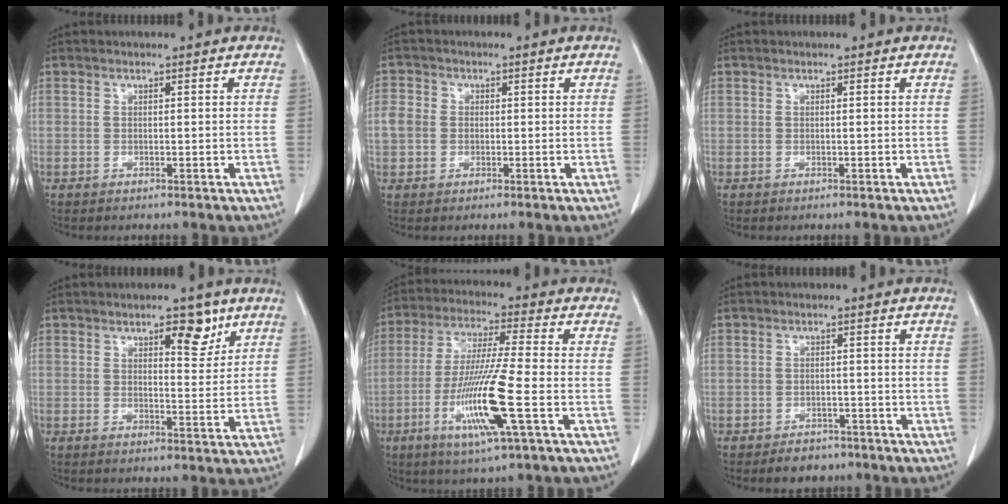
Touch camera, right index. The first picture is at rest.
{"total": 3.3, "force": [-0.1, 2.9, 1.5], "torque": [-0.038, 0.012, -0.005]}
{"total": 0.0}
{"total": 5.2, "force": [3.1, 2.0, 3.6], "torque": [-0.044, -0.002, 0.042]}
{"total": 13.5, "force": [-4.4, -0.2, 12.8], "torque": [-0.258, -0.021, -0.087]}
{"total": 3.9, "force": [-3.0, 2.3, 0.9], "torque": [-0.014, 0.005, -0.039]}